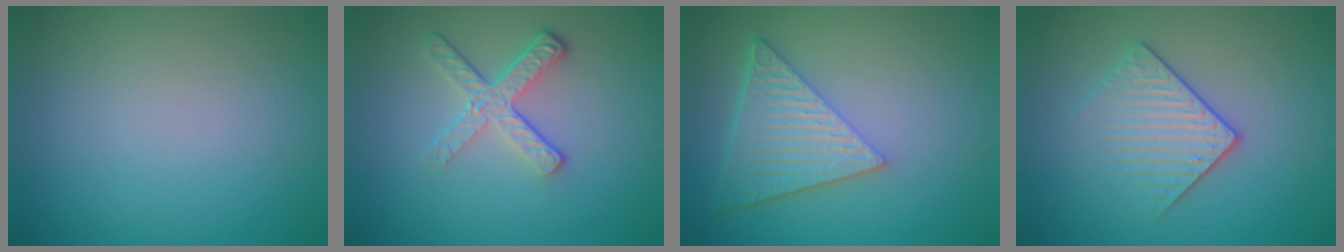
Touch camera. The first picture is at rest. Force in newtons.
{"total": 3.7, "press": 2.7, "slide": 2.5}
{"total": 6.1, "press": 4.5, "slide": 4.2}
{"total": 3.4, "press": 2.9, "slide": 1.9}